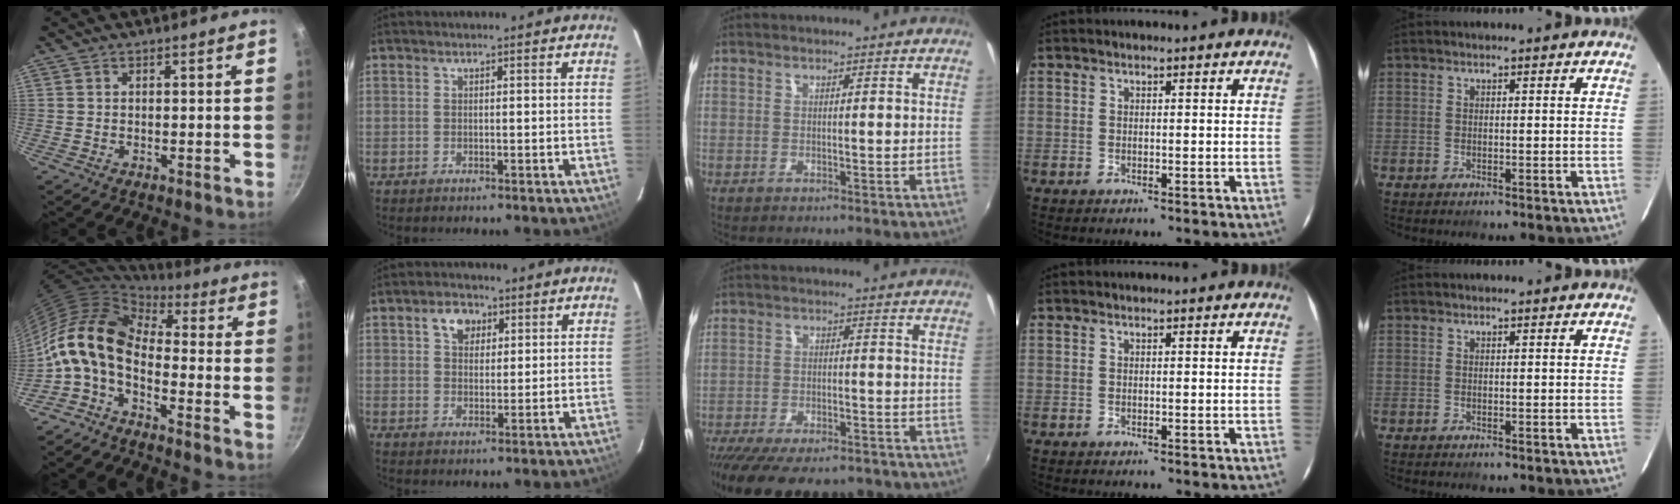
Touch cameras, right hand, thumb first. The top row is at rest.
{"thumb": {"total": 14.2, "force": [-2.5, 8.1, 11.4], "torque": [-0.205, 0.034, -0.067]}, "index": {"total": 4.8, "force": [2.1, 3.5, 2.5], "torque": [-0.036, 0.015, 0.038]}, "middle": {"total": 19.3, "force": [-15.8, 6.1, 9.3], "torque": [-0.191, -0.036, -0.227]}}